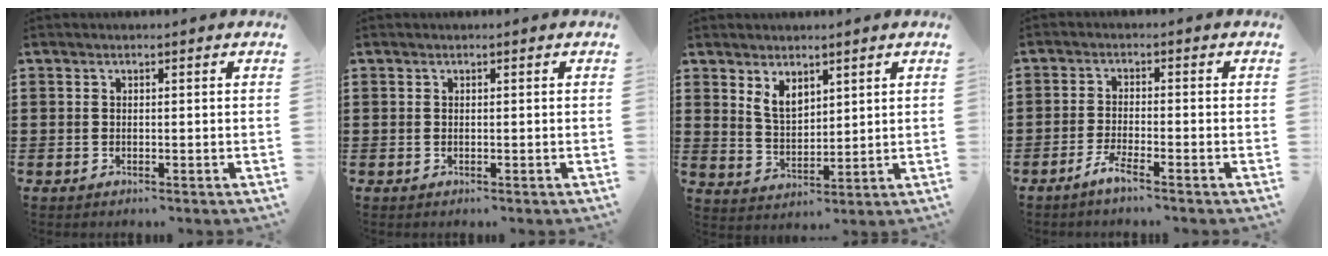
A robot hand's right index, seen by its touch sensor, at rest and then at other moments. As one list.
[{"total": 0.0}, {"total": 4.4, "force": [2.9, 2.4, 2.2], "torque": [-0.053, 0.004, 0.054]}, {"total": 2.7, "force": [-2.1, -0.1, 1.6], "torque": [-0.043, -0.002, -0.044]}]